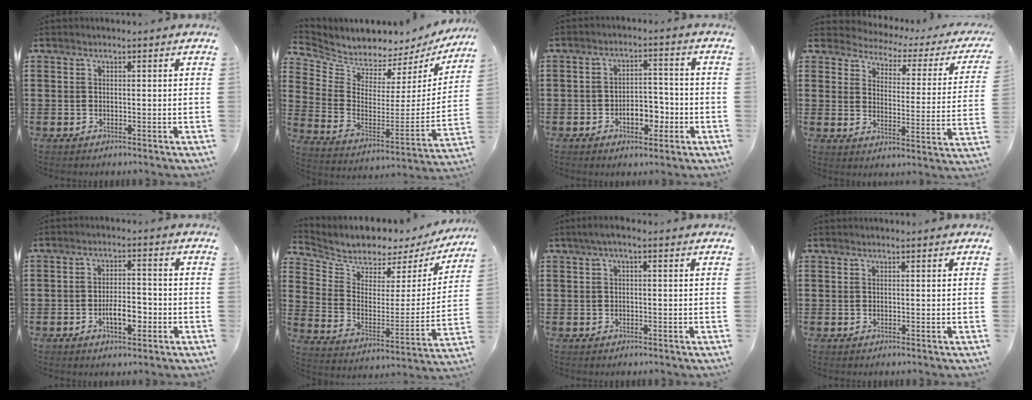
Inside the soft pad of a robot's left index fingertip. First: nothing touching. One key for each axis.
{"total": 4.3, "fx": 4.2, "fy": 0.9, "fz": -0.1, "tx": -0.030, "ty": -0.055, "tz": 0.069}
{"total": 5.5, "fx": -2.2, "fy": 3.2, "fz": 3.9, "tx": -0.059, "ty": 0.010, "tz": -0.042}
{"total": 2.2, "fx": 2.1, "fy": 0.5, "fz": 0.3, "tx": -0.028, "ty": -0.023, "tz": 0.026}
{"total": 4.9, "fx": -1.9, "fy": 2.1, "fz": 4.0, "tx": -0.061, "ty": 0.005, "tz": -0.035}
{"total": 5.1, "fx": 4.7, "fy": 1.9, "fz": 0.4, "tx": -0.044, "ty": -0.042, "tz": 0.077}
{"total": 1.5, "fx": -0.7, "fy": 0.2, "fz": 1.3, "tx": -0.028, "ty": -0.004, "tz": -0.017}
{"total": 0.0}